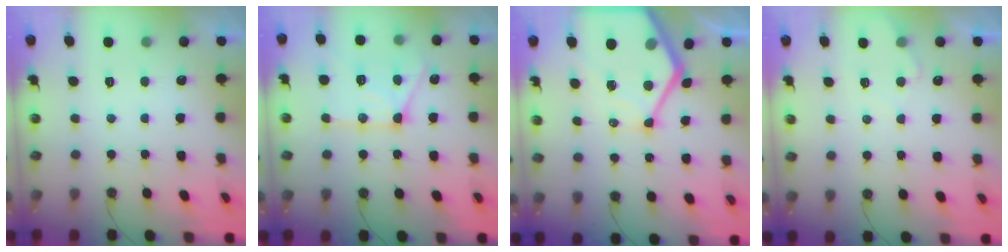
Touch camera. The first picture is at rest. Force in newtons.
{"total": 15.0, "press": 14.9, "slide": 1.7}
{"total": 19.8, "press": 19.7, "slide": 2.1}
{"total": 5.1, "press": 5.1, "slide": 0.4}